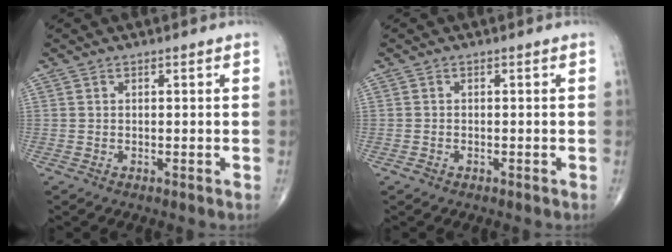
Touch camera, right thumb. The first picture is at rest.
{"total": 0.8, "force": [-0.5, 0.5, 0.3], "torque": [-0.007, 0.003, -0.009]}